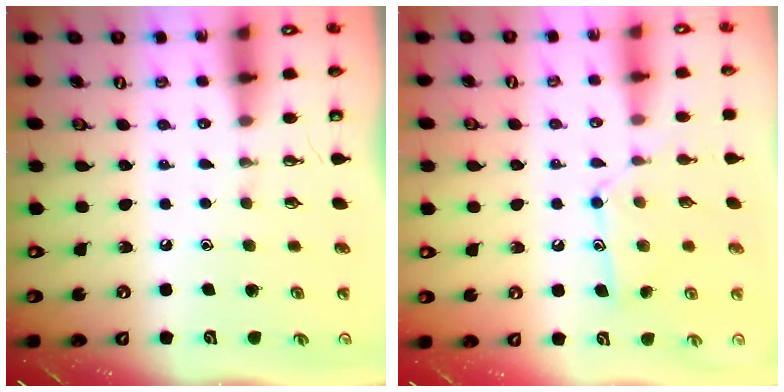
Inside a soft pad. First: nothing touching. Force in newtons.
{"total": 12.0, "press": 12.0, "slide": 0.7}